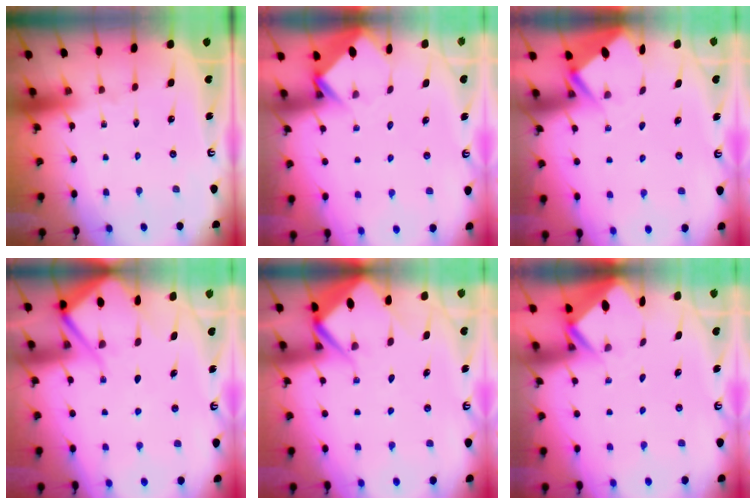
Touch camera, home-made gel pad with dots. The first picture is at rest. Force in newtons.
{"total": 3.8, "press": 3.8, "slide": 0.2}
{"total": 2.7, "press": 2.7, "slide": 0.4}
{"total": 9.5, "press": 9.5, "slide": 0.9}
{"total": 7.4, "press": 7.3, "slide": 0.7}
{"total": 2.4, "press": 2.4, "slide": 0.1}